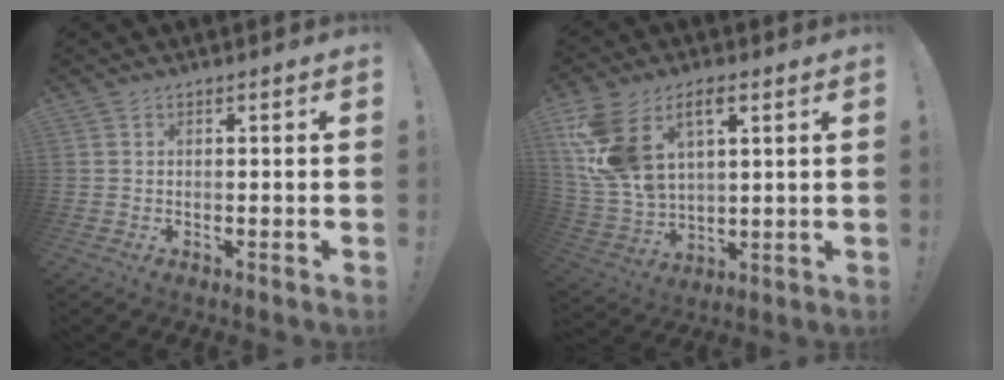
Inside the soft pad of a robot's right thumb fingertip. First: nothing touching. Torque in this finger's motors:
{"motor_torque": [1.23, 3.77, 0.81, -0.16, 0.19]}